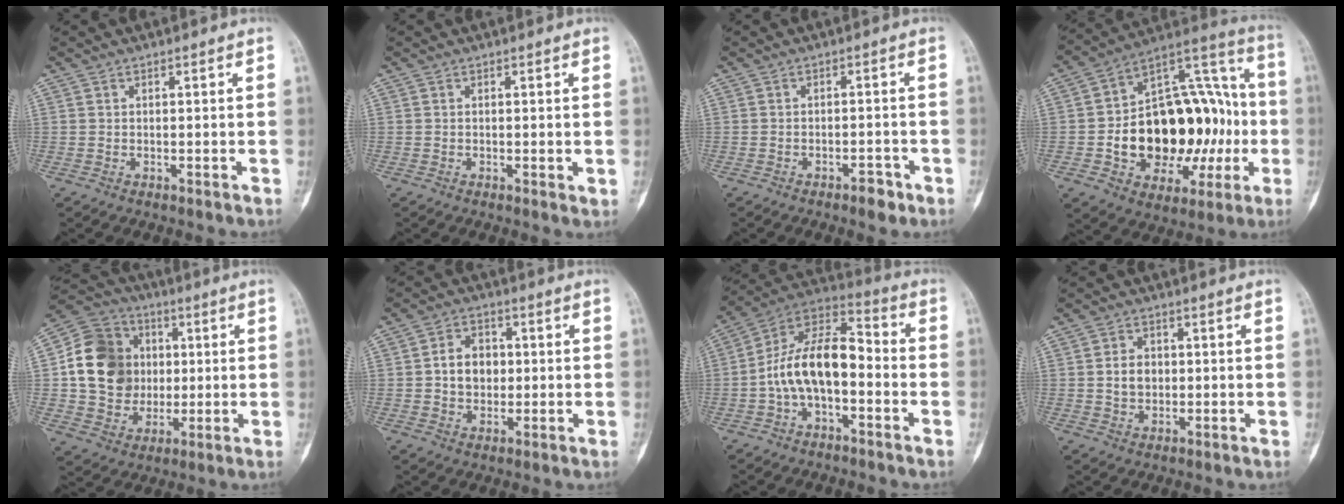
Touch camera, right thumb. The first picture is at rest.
{"total": 1.2, "force": [0.0, 0.3, 1.2], "torque": [-0.016, -0.005, 0.000]}
{"total": 2.8, "force": [-1.9, 1.2, 1.7], "torque": [-0.017, 0.013, -0.027]}
{"total": 29.5, "force": [-3.6, 18.7, 22.5], "torque": [-0.297, 0.047, -0.036]}
{"total": 17.2, "force": [1.5, 14.9, 8.4], "torque": [-0.124, 0.013, 0.034]}
{"total": 7.1, "force": [0.2, 5.6, 4.4], "torque": [-0.047, 0.011, 0.001]}
{"total": 14.8, "force": [-2.6, 8.1, 12.1], "torque": [-0.199, 0.060, -0.055]}
{"total": 4.4, "force": [0.1, 3.4, 2.7], "torque": [-0.036, 0.005, 0.001]}